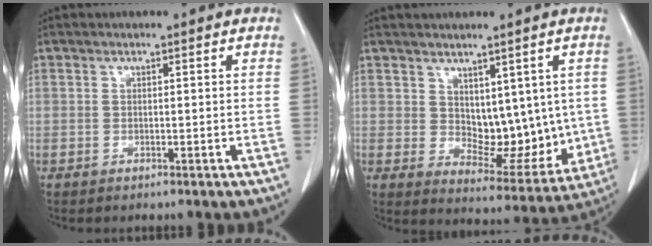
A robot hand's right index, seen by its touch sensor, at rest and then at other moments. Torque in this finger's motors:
{"motor_torque": [0.54, 0.57, 0.12, 0.04]}